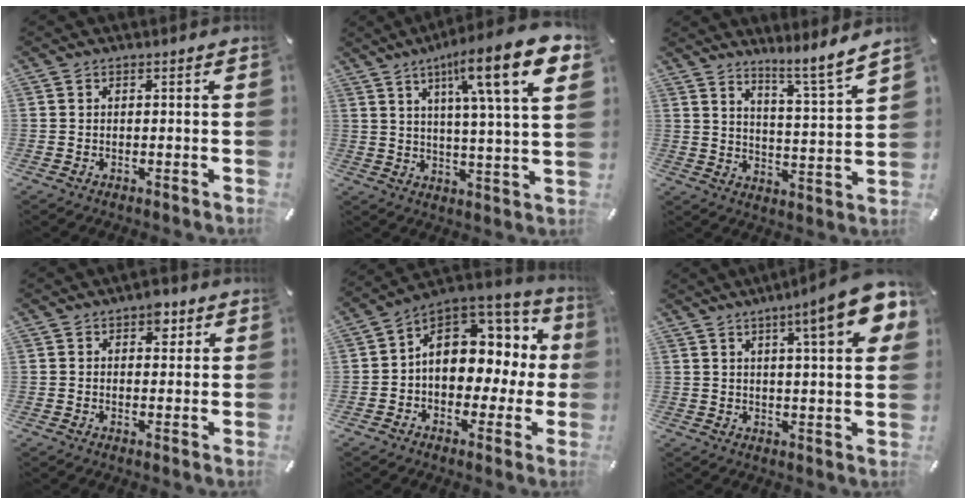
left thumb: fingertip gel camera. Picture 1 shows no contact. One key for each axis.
{"total": 16.9, "fx": 8.1, "fy": 2.6, "fz": 14.6, "tx": -0.225, "ty": -0.042, "tz": 0.114}
{"total": 7.6, "fx": 6.8, "fy": 0.1, "fz": 3.3, "tx": -0.056, "ty": -0.063, "tz": 0.115}
{"total": 4.4, "fx": 2.2, "fy": 2.7, "fz": 2.6, "tx": -0.018, "ty": -0.010, "tz": 0.031}
{"total": 12.4, "fx": 3.0, "fy": 9.5, "fz": 7.4, "tx": -0.099, "ty": -0.031, "tz": 0.058}
{"total": 14.3, "fx": 7.3, "fy": 3.0, "fz": 11.9, "tx": -0.170, "ty": -0.032, "tz": 0.111}